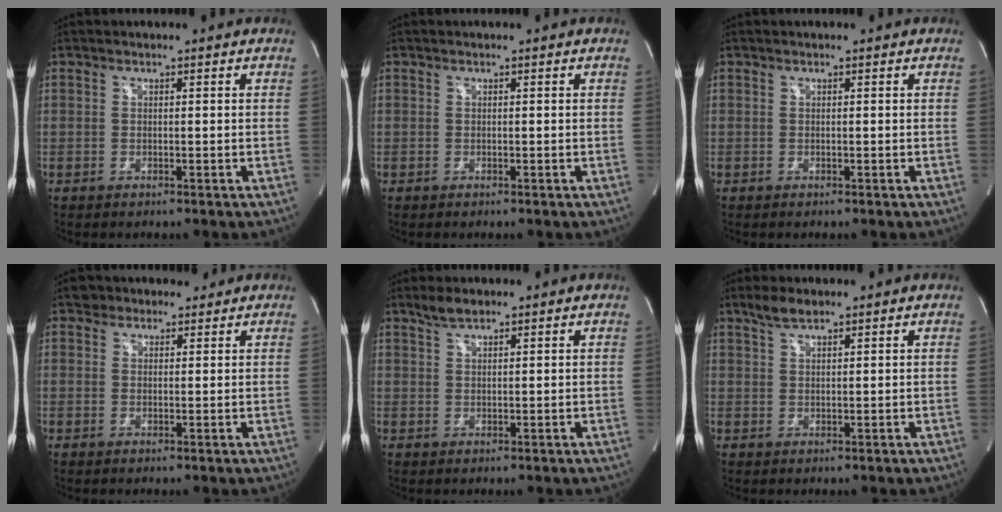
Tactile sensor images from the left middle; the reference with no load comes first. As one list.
[{"total": 0.0}, {"total": 0.0}, {"total": 3.3, "force": [2.6, 2.1, 0.1], "torque": [0.006, 0.017, 0.037]}, {"total": 2.5, "force": [2.1, 0.6, 1.2], "torque": [-0.028, 0.007, 0.043]}, {"total": 3.0, "force": [2.4, 0.7, 1.6], "torque": [-0.038, 0.007, 0.050]}]